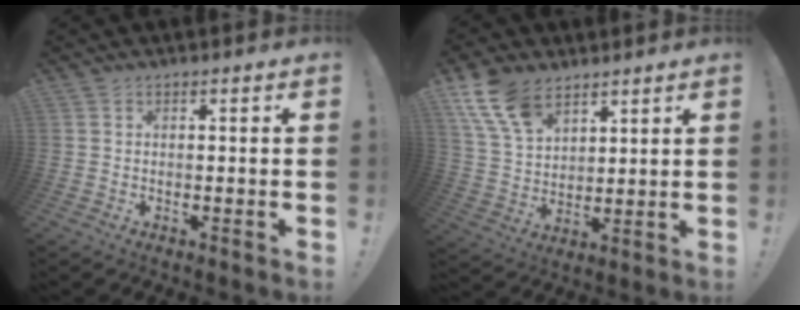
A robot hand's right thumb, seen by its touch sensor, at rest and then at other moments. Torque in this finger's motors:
{"motor_torque": [0.33, 0.51, 0.43, -0.09, 0.31]}